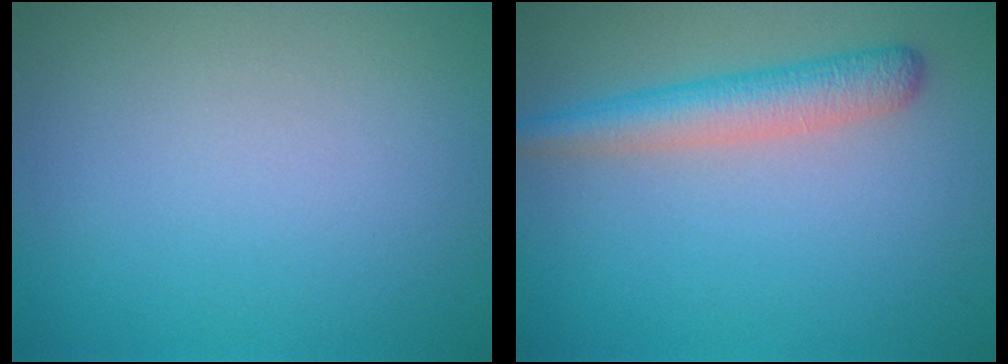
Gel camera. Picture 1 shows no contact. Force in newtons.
{"total": 3.6, "press": 3.6, "slide": 0.1}